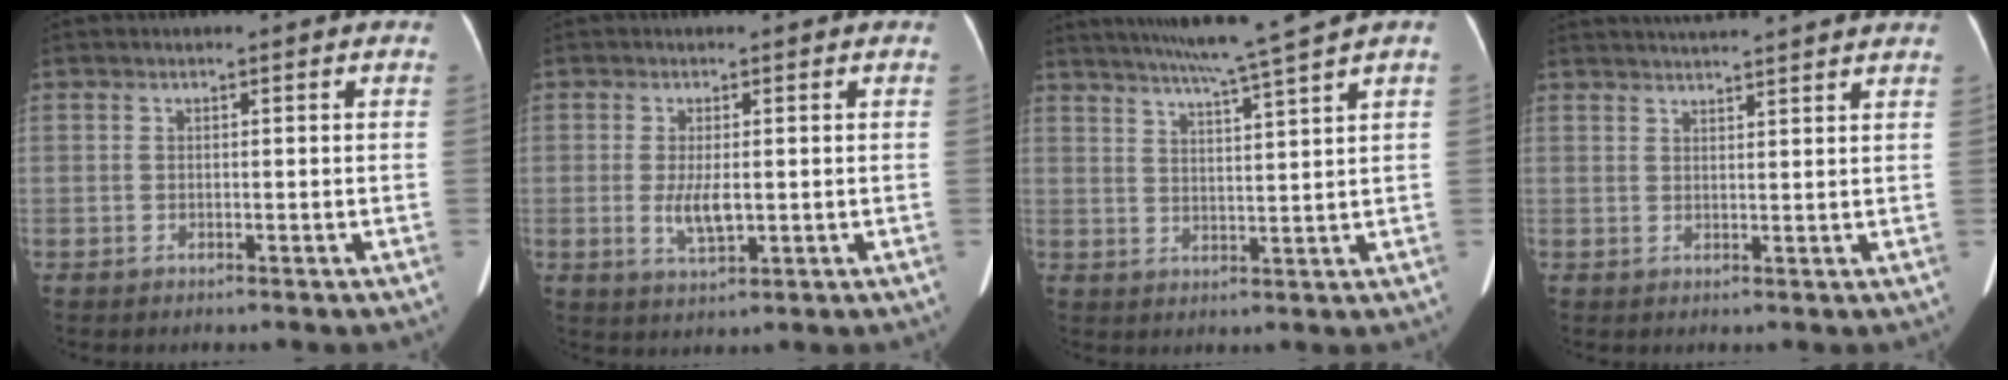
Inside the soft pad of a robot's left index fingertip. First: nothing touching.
{"total": 3.9, "force": [0.0, 1.2, 3.7], "torque": [-0.072, -0.008, 0.004]}
{"total": 10.1, "force": [8.3, -2.3, 5.4], "torque": [-0.088, -0.003, 0.123]}
{"total": 10.9, "force": [10.1, -0.3, 4.0], "torque": [-0.066, 0.027, 0.128]}